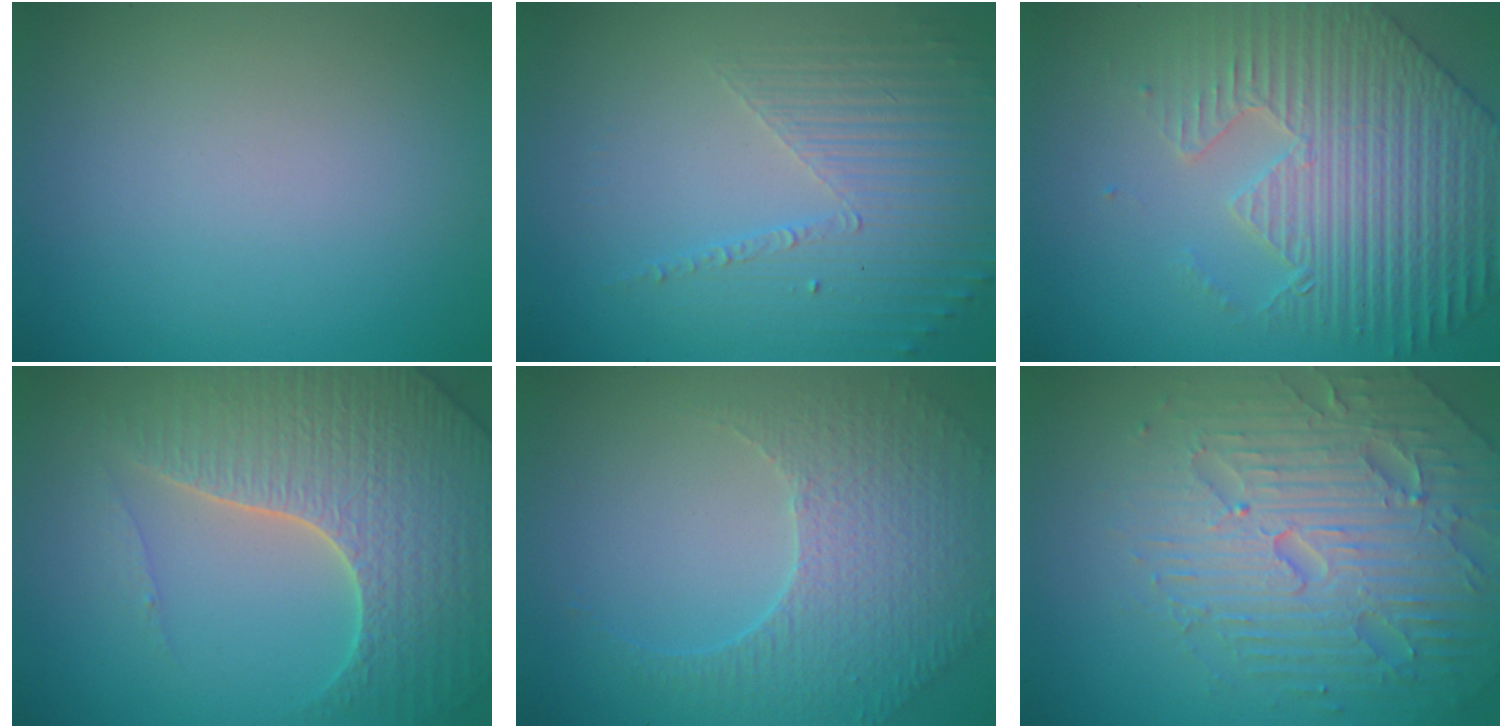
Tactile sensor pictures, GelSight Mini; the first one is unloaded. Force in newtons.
{"total": 5.2, "press": 3.2, "slide": 4.1}
{"total": 7.1, "press": 5.9, "slide": 4.0}
{"total": 6.9, "press": 6.7, "slide": 1.5}
{"total": 4.6, "press": 3.5, "slide": 2.9}
{"total": 7.4, "press": 7.3, "slide": 1.6}